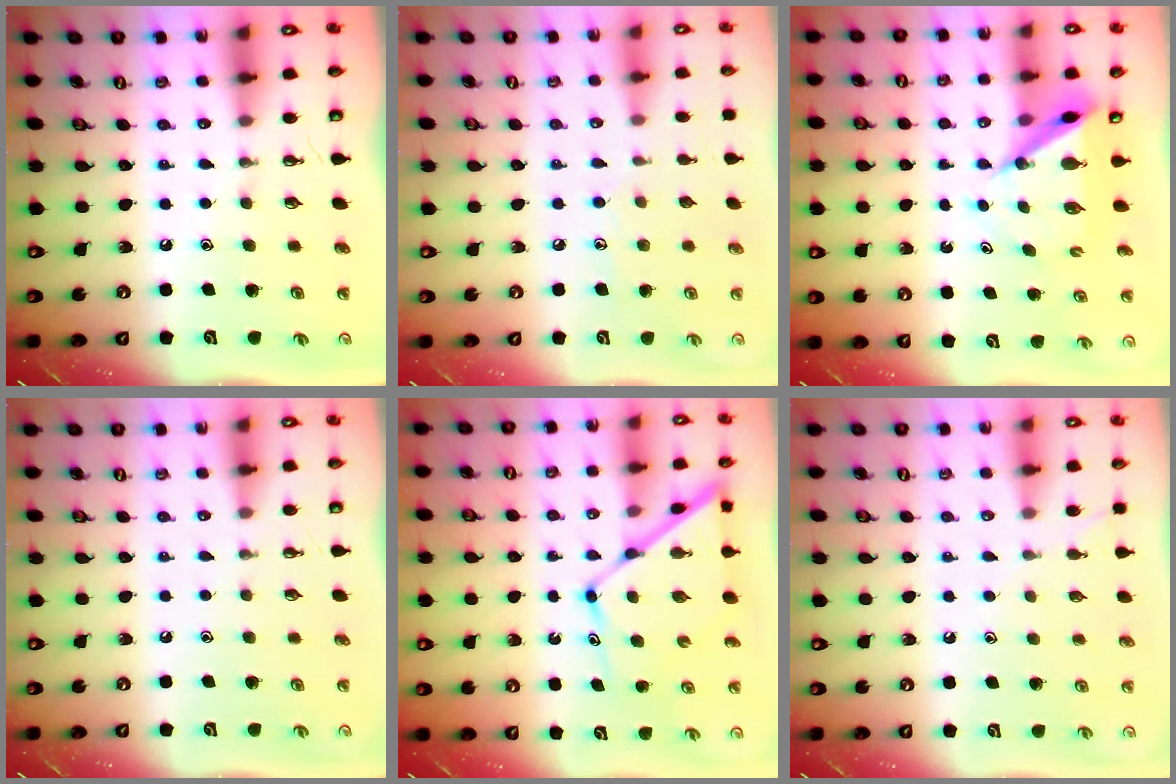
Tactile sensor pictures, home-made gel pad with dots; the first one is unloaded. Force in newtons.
{"total": 5.3, "press": 5.3, "slide": 0.5}
{"total": 6.7, "press": 6.7, "slide": 0.5}
{"total": 0.0}
{"total": 12.9, "press": 12.8, "slide": 1.1}
{"total": 4.6, "press": 4.6, "slide": 0.5}